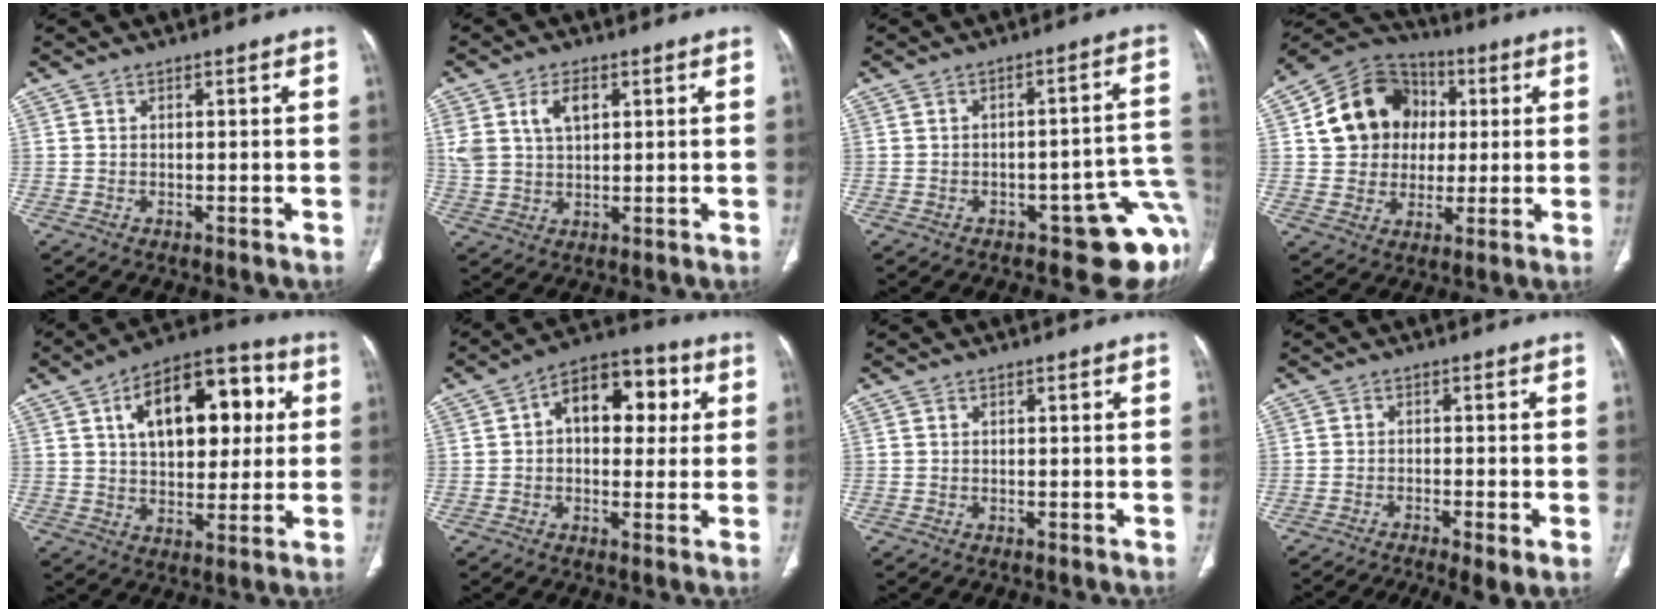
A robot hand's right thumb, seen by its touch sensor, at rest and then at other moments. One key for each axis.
{"total": 7.5, "fx": 3.0, "fy": 4.5, "fz": 5.3, "tx": -0.098, "ty": -0.003, "tz": 0.063}
{"total": 12.6, "fx": -5.5, "fy": 5.5, "fz": 9.9, "tx": -0.060, "ty": 0.041, "tz": -0.062}
{"total": 15.9, "fx": 2.8, "fy": 13.7, "fz": 7.5, "tx": -0.101, "ty": 0.015, "tz": 0.047}
{"total": 19.3, "fx": 5.2, "fy": 10.8, "fz": 15.1, "tx": -0.183, "ty": 0.014, "tz": 0.076}
{"total": 13.1, "fx": 2.8, "fy": 8.2, "fz": 9.9, "tx": -0.102, "ty": 0.024, "tz": 0.032}
{"total": 0.0}
{"total": 9.7, "fx": -6.4, "fy": 2.1, "fz": 6.9, "tx": -0.117, "ty": 0.005, "tz": -0.098}